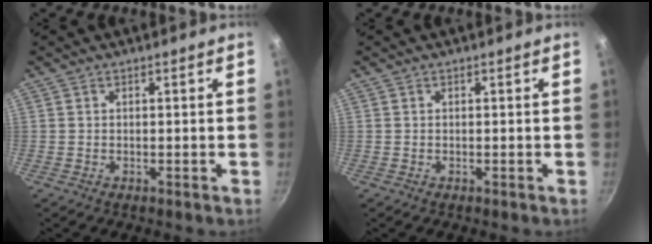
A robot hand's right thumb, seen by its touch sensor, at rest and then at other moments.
{"total": 0.0}